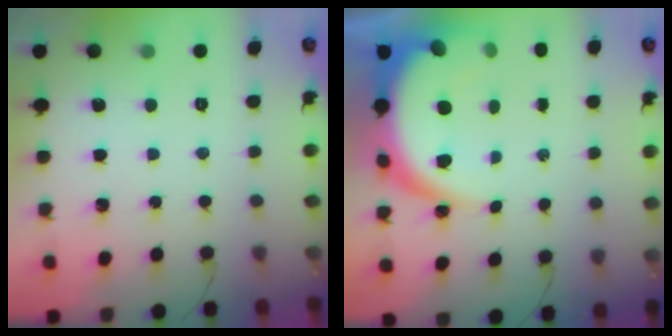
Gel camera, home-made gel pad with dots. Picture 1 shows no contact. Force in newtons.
{"total": 11.1, "press": 11.0, "slide": 1.1}